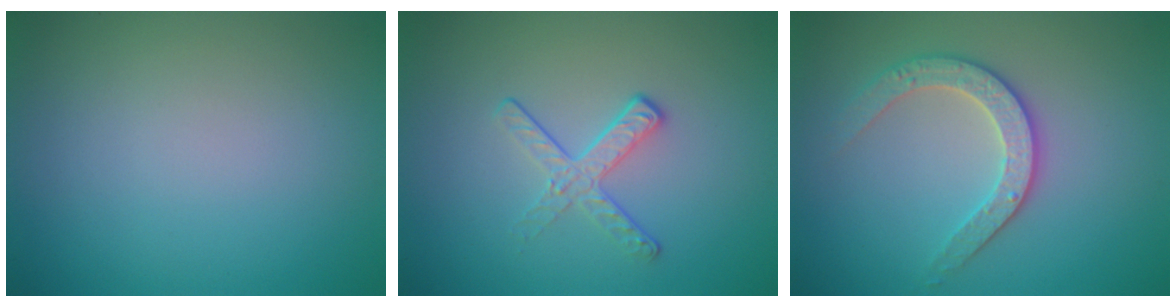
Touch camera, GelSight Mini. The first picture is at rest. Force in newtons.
{"total": 2.1, "press": 1.4, "slide": 1.6}
{"total": 2.9, "press": 2.9, "slide": 0.7}